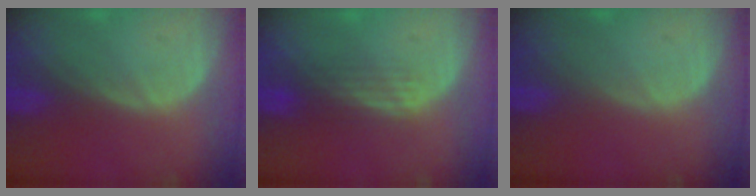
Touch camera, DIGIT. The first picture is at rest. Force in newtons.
{"total": 2.8, "press": 2.5, "slide": 1.3}
{"total": 0.0}